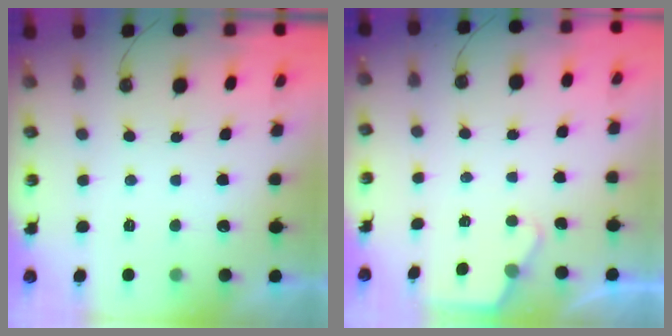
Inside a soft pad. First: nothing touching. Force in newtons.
{"total": 2.1, "press": 2.0, "slide": 0.4}